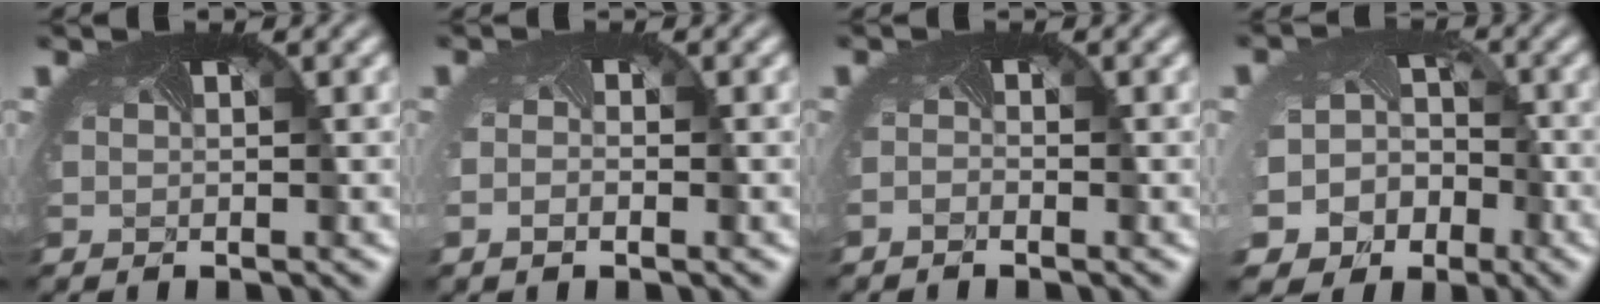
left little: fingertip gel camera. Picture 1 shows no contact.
{"total": 1.2, "force": [-0.8, 0.5, 0.7], "torque": [-0.009, -0.005, -0.008]}
{"total": 0.9, "force": [-0.9, -0.3, -0.3], "torque": [-0.002, -0.005, -0.016]}
{"total": 12.4, "force": [-6.0, 10.2, 3.8], "torque": [-0.101, -0.056, -0.085]}